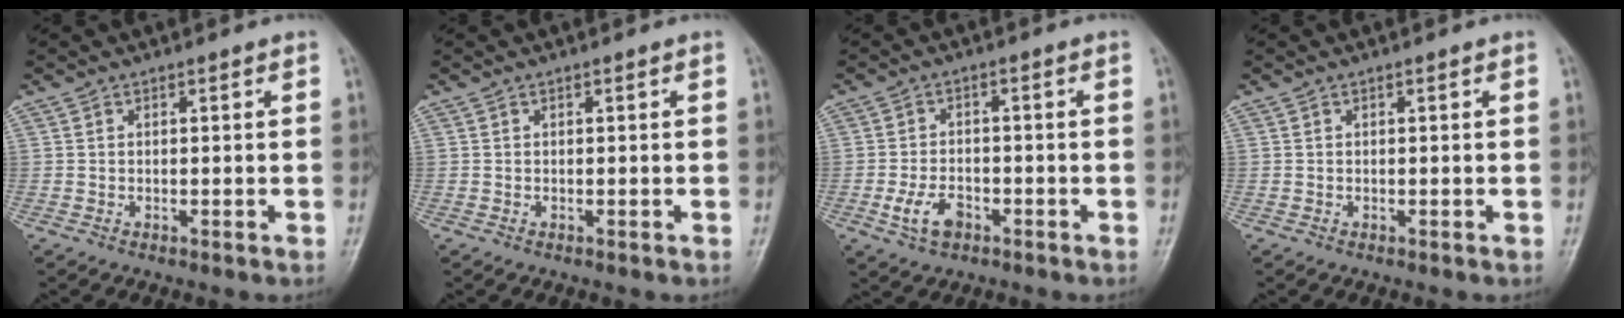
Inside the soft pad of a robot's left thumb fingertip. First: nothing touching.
{"total": 0.0}
{"total": 5.3, "force": [-2.4, 3.2, 3.4], "torque": [-0.065, 0.013, -0.043]}
{"total": 0.0}